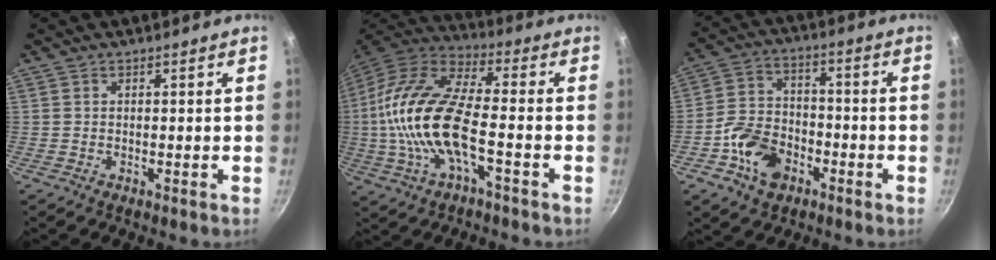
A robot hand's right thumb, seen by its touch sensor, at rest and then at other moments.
{"total": 19.8, "force": [-3.3, 8.0, 17.8], "torque": [-0.352, 0.034, -0.077]}
{"total": 11.3, "force": [-5.0, 8.0, 6.3], "torque": [-0.097, 0.041, -0.098]}